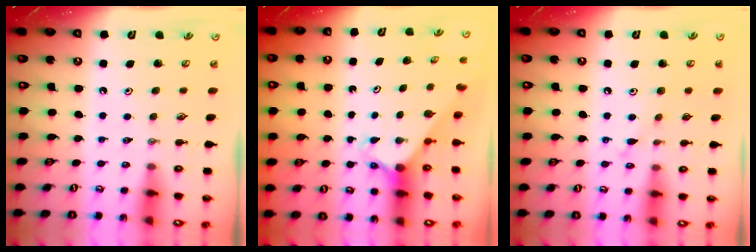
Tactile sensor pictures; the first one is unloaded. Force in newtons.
{"total": 2.5, "press": 2.5, "slide": 0.2}
{"total": 7.1, "press": 7.1, "slide": 0.5}